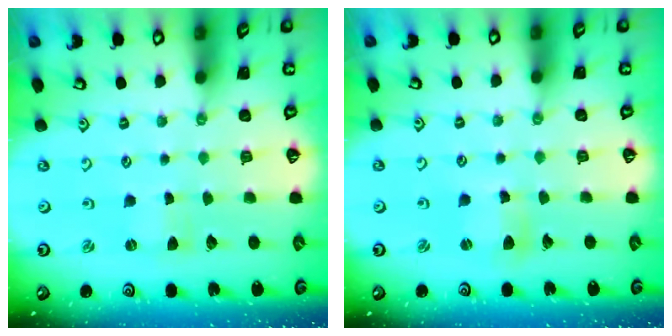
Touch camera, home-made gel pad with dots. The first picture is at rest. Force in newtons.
{"total": 4.7, "press": 4.7, "slide": 0.5}